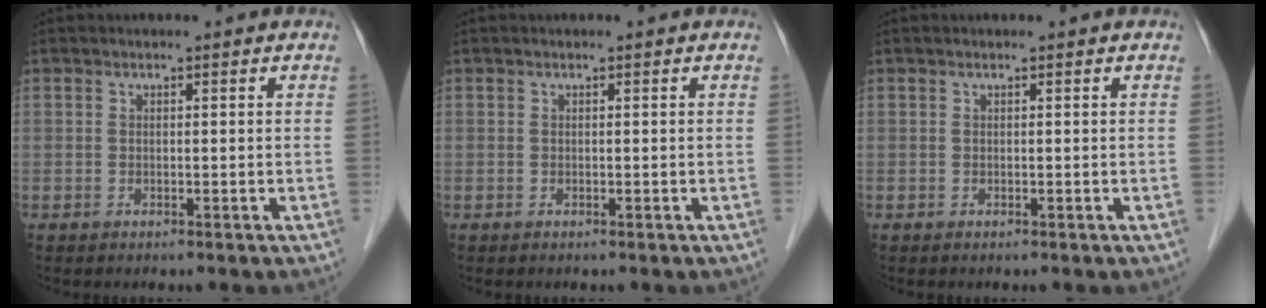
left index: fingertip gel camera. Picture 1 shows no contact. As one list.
[{"total": 0.0}, {"total": 0.0}]